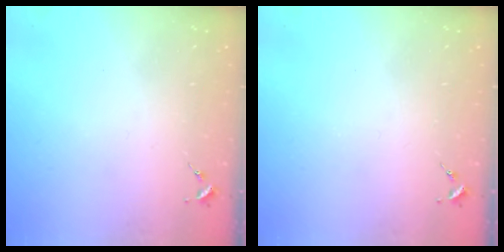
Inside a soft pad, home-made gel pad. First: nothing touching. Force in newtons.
{"total": 0.0}